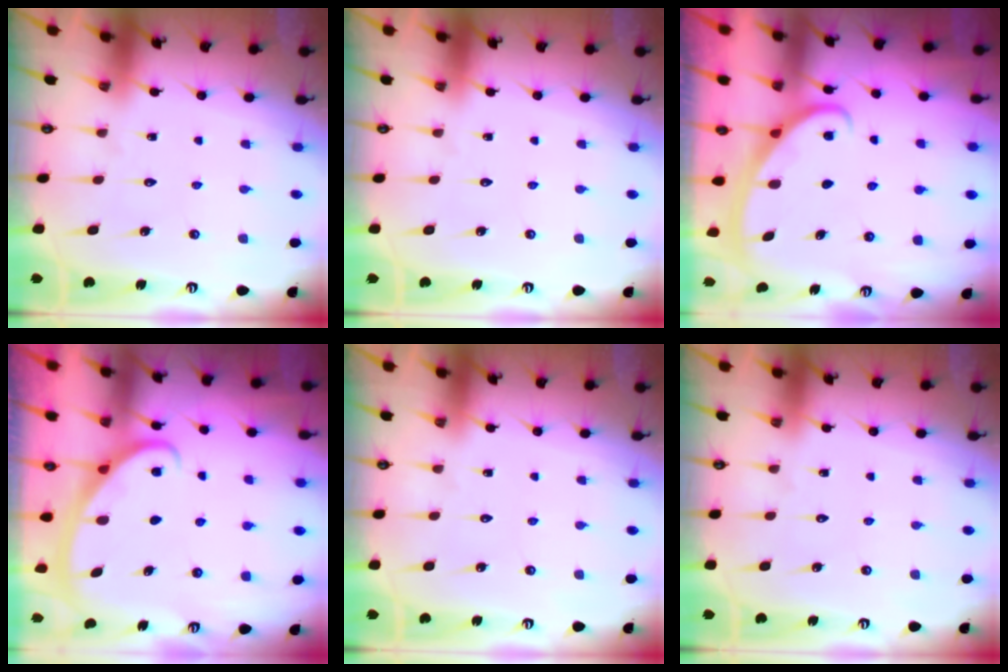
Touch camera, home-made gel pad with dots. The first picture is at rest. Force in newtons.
{"total": 0.0}
{"total": 3.0, "press": 3.0, "slide": 0.4}
{"total": 2.8, "press": 2.8, "slide": 0.4}
{"total": 0.0}
{"total": 0.0}